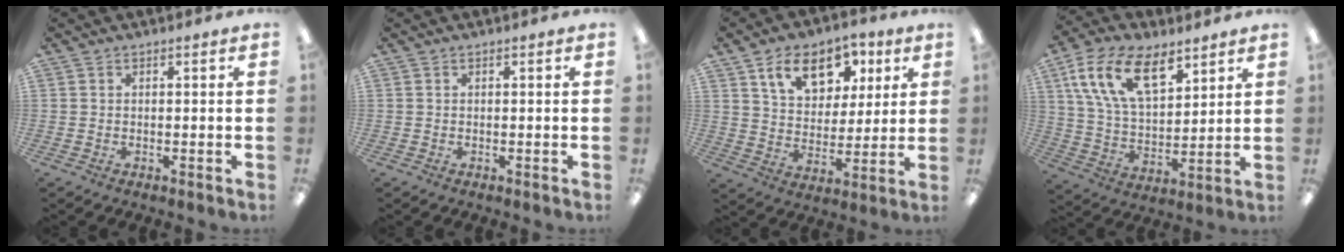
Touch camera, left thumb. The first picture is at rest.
{"total": 0.0}
{"total": 13.3, "force": [7.4, 8.8, 6.7], "torque": [-0.108, -0.017, 0.133]}
{"total": 17.9, "force": [9.5, 9.8, 11.6], "torque": [-0.223, -0.023, 0.174]}